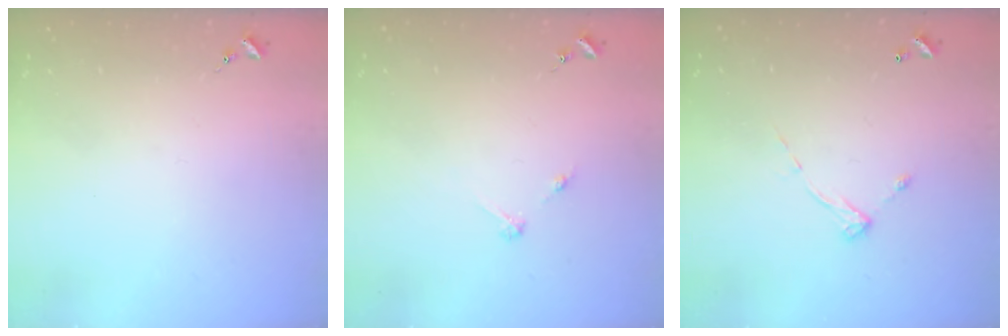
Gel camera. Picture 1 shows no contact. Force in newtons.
{"total": 2.7, "press": 2.7, "slide": 0.3}
{"total": 6.2, "press": 6.2, "slide": 0.3}